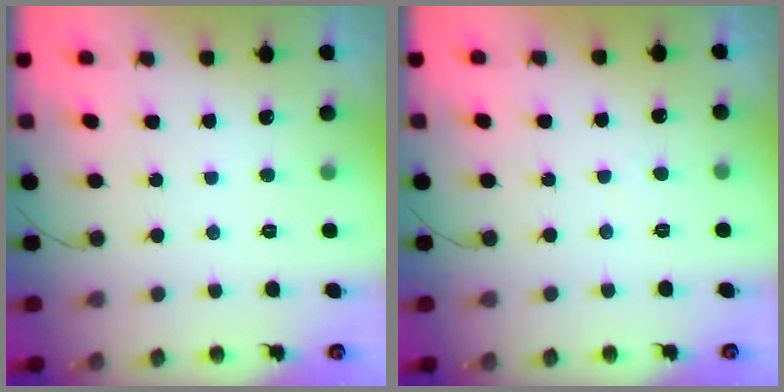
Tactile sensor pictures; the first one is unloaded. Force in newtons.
{"total": 1.1, "press": 1.0, "slide": 0.4}